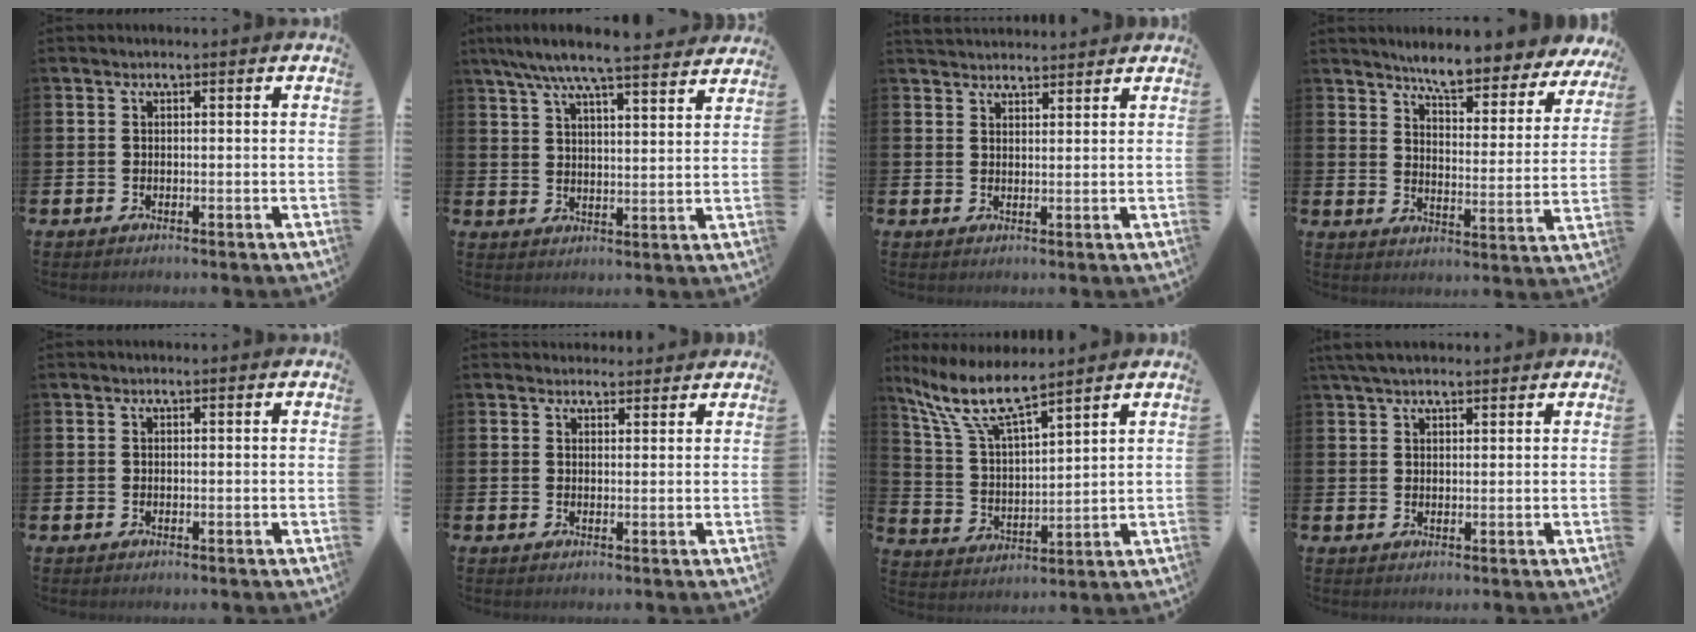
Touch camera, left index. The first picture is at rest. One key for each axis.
{"total": 7.7, "fx": 7.2, "fy": 0.3, "fz": 2.7, "tx": -0.073, "ty": -0.037, "tz": 0.128}
{"total": 2.8, "fx": 2.7, "fy": 0.5, "fz": 0.0, "tx": 0.003, "ty": -0.015, "tz": 0.049}
{"total": 6.7, "fx": 6.5, "fy": 0.5, "fz": 1.7, "tx": -0.056, "ty": -0.051, "tz": 0.110}
{"total": 0.0}
{"total": 2.2, "fx": 2.0, "fy": 0.7, "fz": -0.1, "tx": 0.008, "ty": -0.007, "tz": 0.037}
{"total": 9.4, "fx": 7.9, "fy": 1.8, "fz": 4.8, "tx": -0.123, "ty": -0.037, "tz": 0.137}
{"total": 3.8, "fx": 3.3, "fy": 1.2, "fz": 1.6, "tx": -0.030, "ty": -0.004, "tz": 0.060}